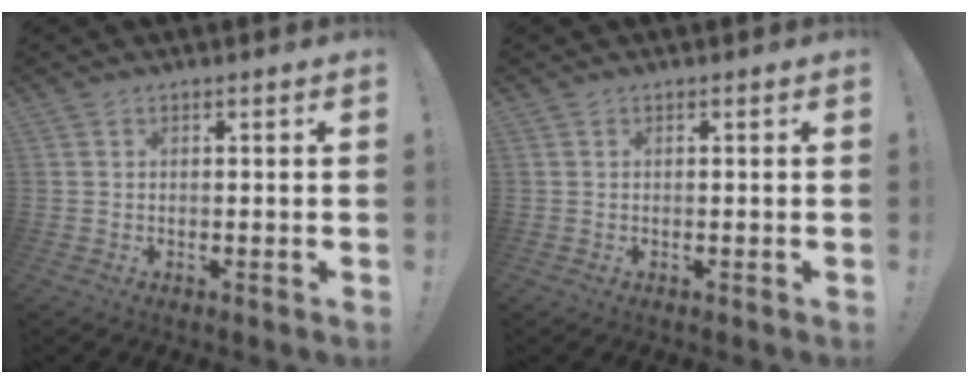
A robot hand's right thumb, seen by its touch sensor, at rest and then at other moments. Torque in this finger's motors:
{"motor_torque": [0.00, 0.00, 0.00, 0.00, 0.00]}